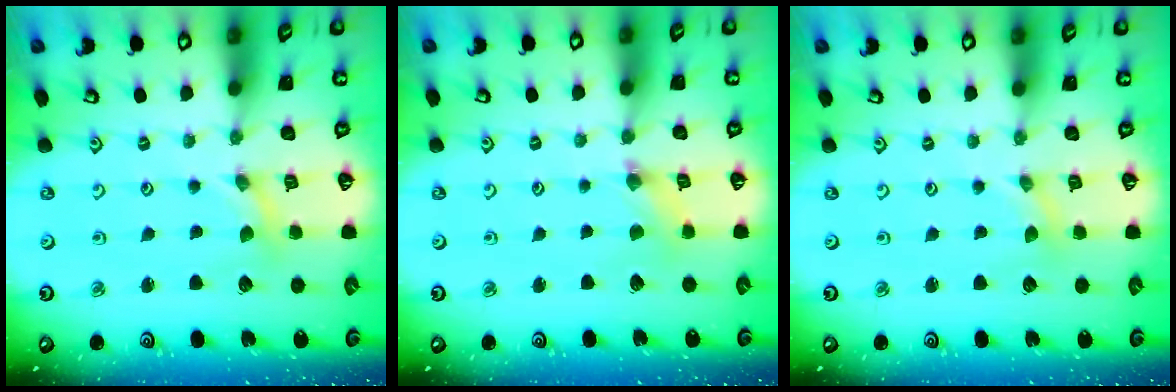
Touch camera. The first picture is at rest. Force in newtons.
{"total": 1.9, "press": 1.8, "slide": 0.3}
{"total": 0.5, "press": 0.5, "slide": 0.0}